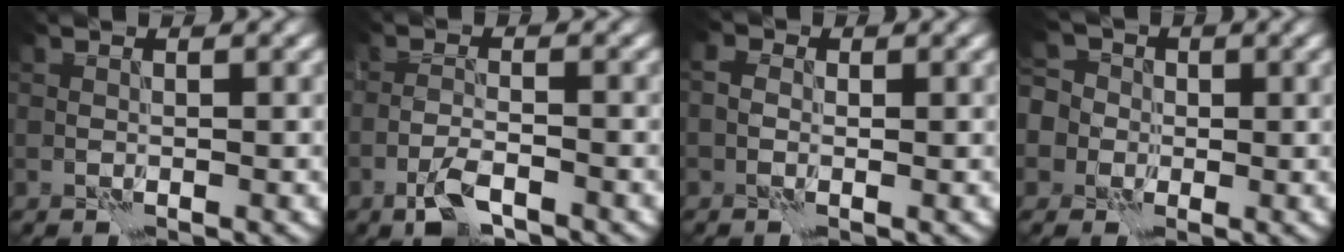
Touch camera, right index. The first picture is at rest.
{"total": 3.2, "force": [-2.1, 1.0, 2.2], "torque": [-0.049, 0.001, -0.046]}
{"total": 1.8, "force": [0.1, 1.5, 1.0], "torque": [-0.013, 0.011, -0.014]}
{"total": 7.1, "force": [-0.8, 6.6, 2.4], "torque": [-0.059, 0.024, -0.059]}